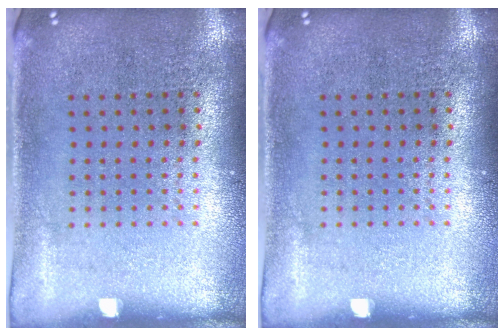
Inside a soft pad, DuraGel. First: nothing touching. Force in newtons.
{"total": 0.0}